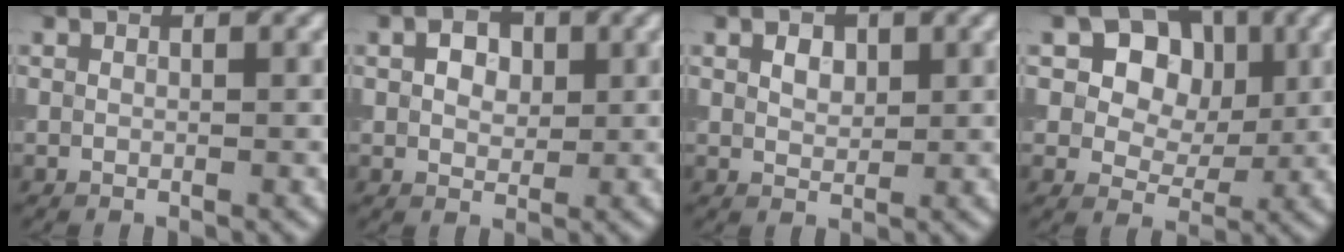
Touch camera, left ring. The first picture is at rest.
{"total": 2.8, "force": [0.8, 2.0, 1.8], "torque": [-0.034, 0.003, 0.012]}
{"total": 1.7, "force": [0.7, 1.1, 1.0], "torque": [-0.017, 0.001, 0.013]}
{"total": 7.7, "force": [2.6, 6.0, 4.0], "torque": [-0.067, 0.015, 0.026]}